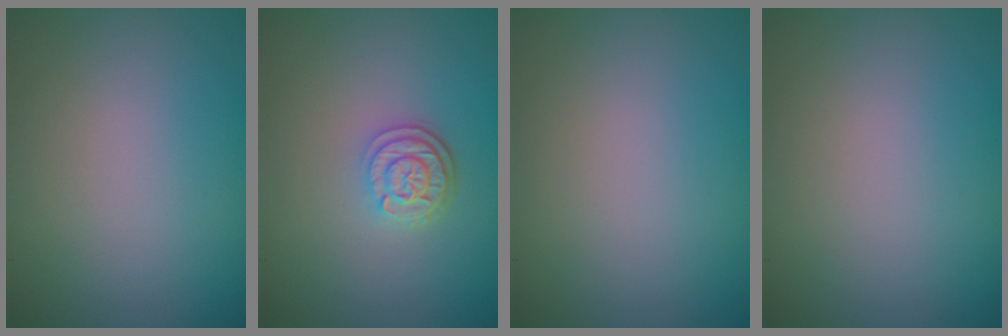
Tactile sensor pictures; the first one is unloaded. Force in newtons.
{"total": 2.9, "press": 2.4, "slide": 1.7}
{"total": 0.0}
{"total": 0.0}